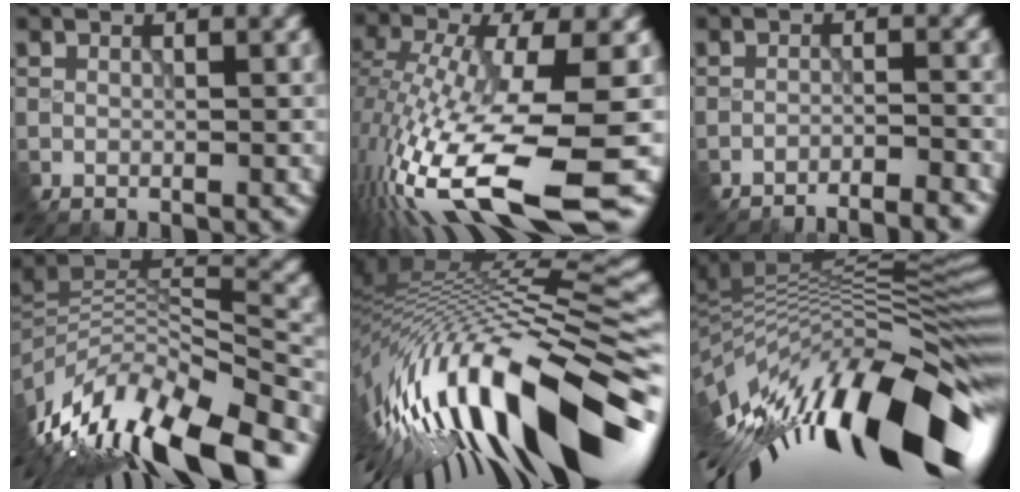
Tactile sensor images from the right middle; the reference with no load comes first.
{"total": 13.7, "force": [-4.2, 4.1, 12.4], "torque": [-0.284, -0.027, -0.068]}
{"total": 6.8, "force": [-6.7, 0.9, 1.1], "torque": [-0.021, 0.006, -0.086]}
{"total": 12.0, "force": [-6.2, 4.7, 9.2], "torque": [-0.204, 0.007, -0.099]}
{"total": 15.1, "force": [-4.7, 4.2, 13.7], "torque": [-0.253, 0.033, -0.088]}
{"total": 14.4, "force": [-5.2, 5.4, 12.3], "torque": [-0.211, -0.001, -0.088]}